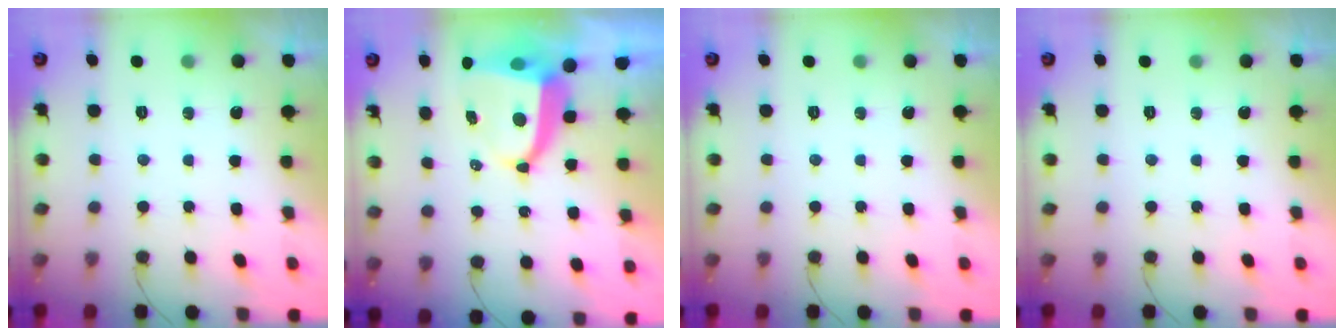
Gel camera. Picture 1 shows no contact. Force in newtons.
{"total": 9.3, "press": 9.2, "slide": 1.0}
{"total": 0.0}
{"total": 0.0}